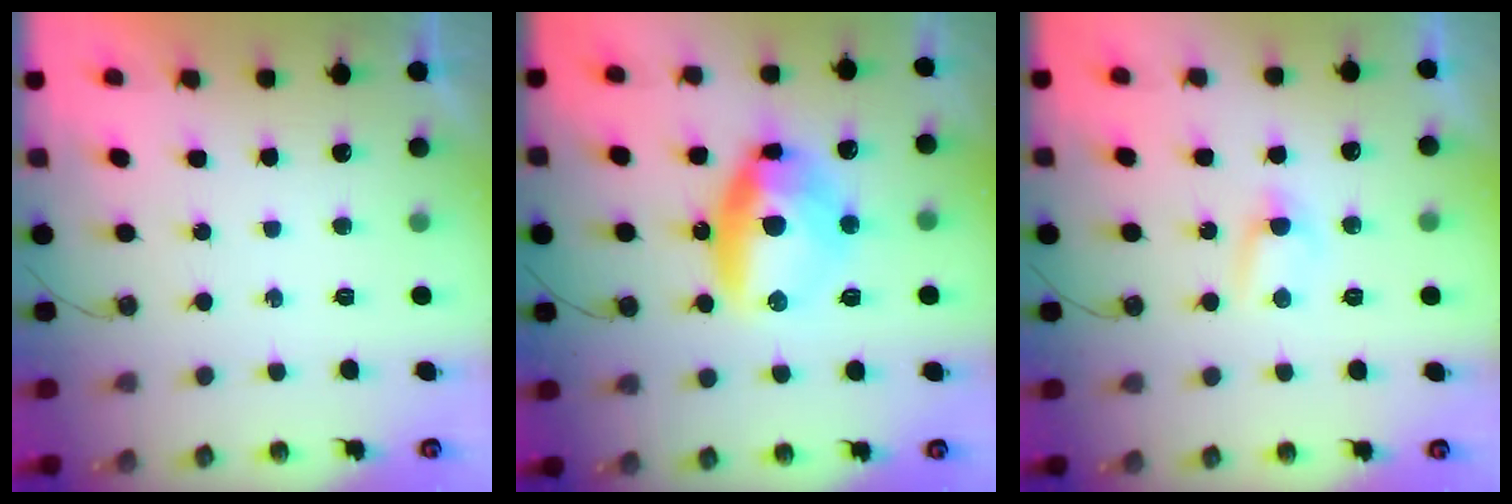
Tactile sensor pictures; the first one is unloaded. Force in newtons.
{"total": 12.8, "press": 12.7, "slide": 1.2}
{"total": 4.0, "press": 3.9, "slide": 0.6}